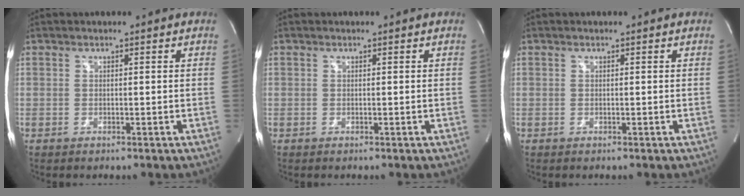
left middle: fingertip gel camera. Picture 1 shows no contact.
{"total": 0.0}
{"total": 0.0}